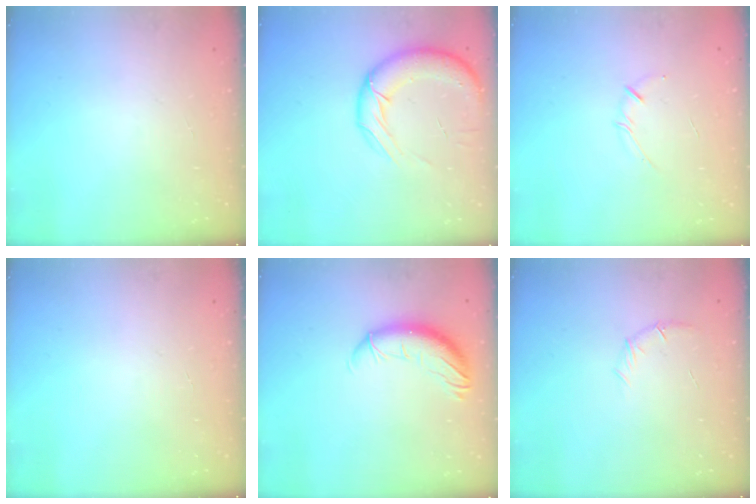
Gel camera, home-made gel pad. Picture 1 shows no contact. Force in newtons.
{"total": 15.3, "press": 14.8, "slide": 3.8}
{"total": 3.3, "press": 3.2, "slide": 0.6}
{"total": 0.0}
{"total": 11.2, "press": 11.1, "slide": 1.7}
{"total": 6.3, "press": 6.1, "slide": 1.5}